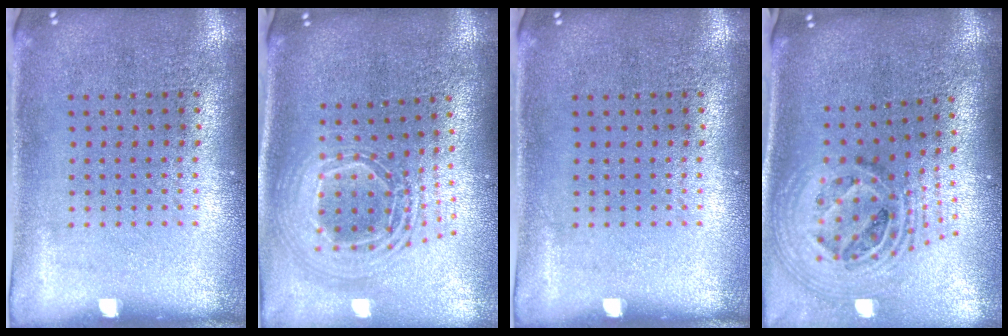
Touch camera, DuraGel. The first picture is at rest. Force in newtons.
{"total": 2.3, "press": 1.8, "slide": 1.5}
{"total": 0.0}
{"total": 2.1, "press": 1.6, "slide": 1.3}